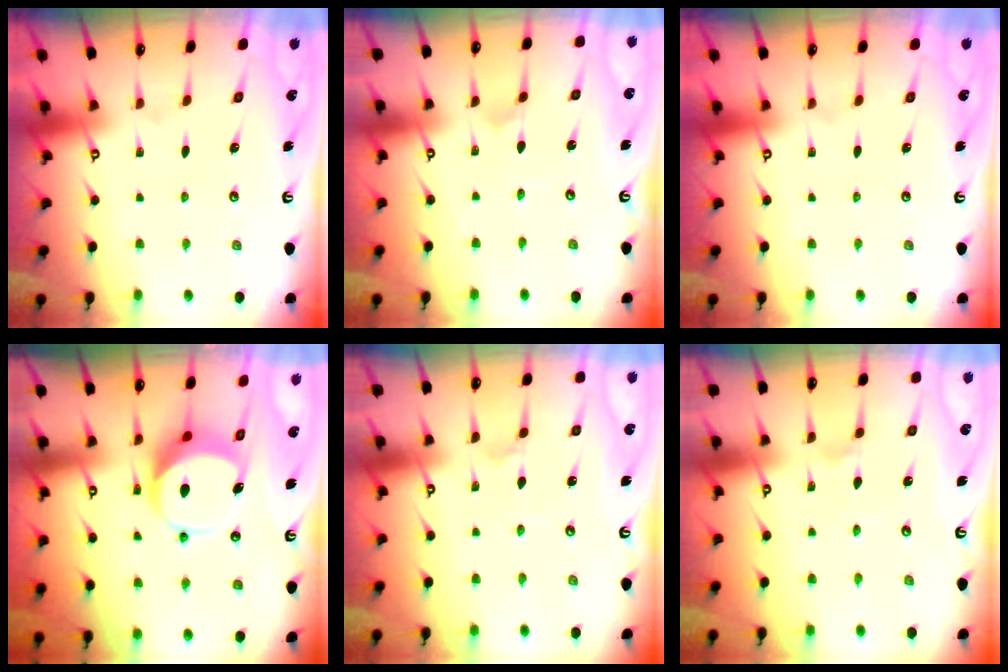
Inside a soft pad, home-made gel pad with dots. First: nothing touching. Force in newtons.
{"total": 0.0}
{"total": 0.0}
{"total": 8.8, "press": 8.6, "slide": 1.5}
{"total": 1.0, "press": 0.9, "slide": 0.4}
{"total": 1.6, "press": 1.5, "slide": 0.2}